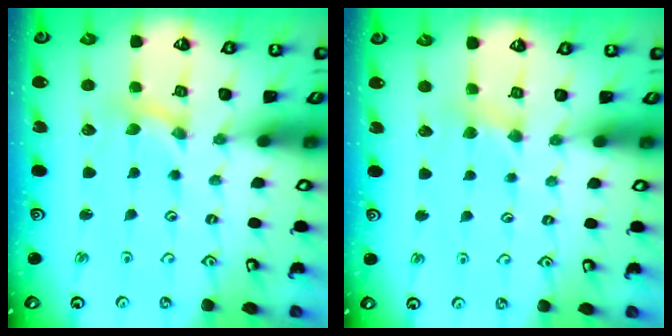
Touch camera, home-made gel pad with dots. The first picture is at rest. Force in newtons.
{"total": 2.5, "press": 2.5, "slide": 0.4}